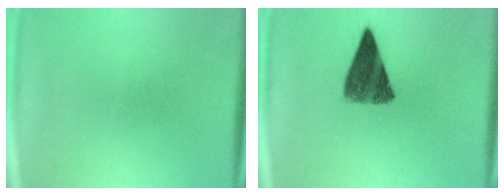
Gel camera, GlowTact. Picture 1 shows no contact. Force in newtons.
{"total": 9.1}